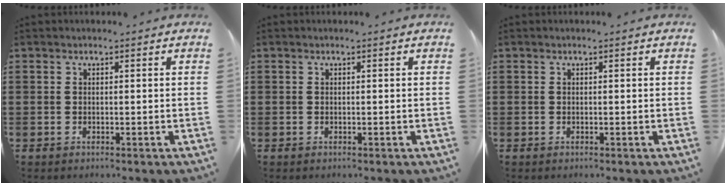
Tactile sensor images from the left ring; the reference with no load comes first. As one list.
[{"total": 0.0}, {"total": 0.0}]